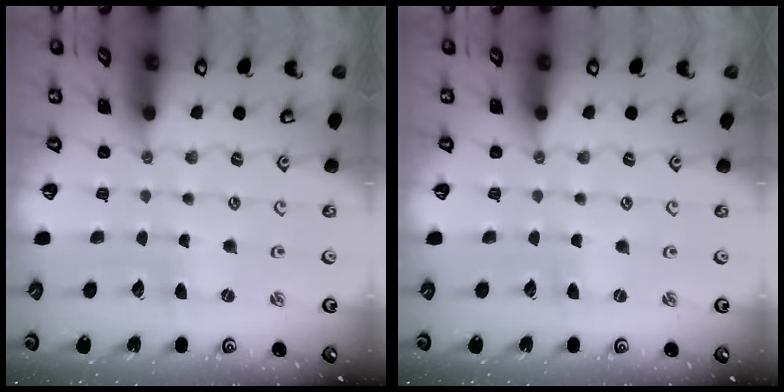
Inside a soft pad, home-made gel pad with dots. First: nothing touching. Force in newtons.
{"total": 0.0}